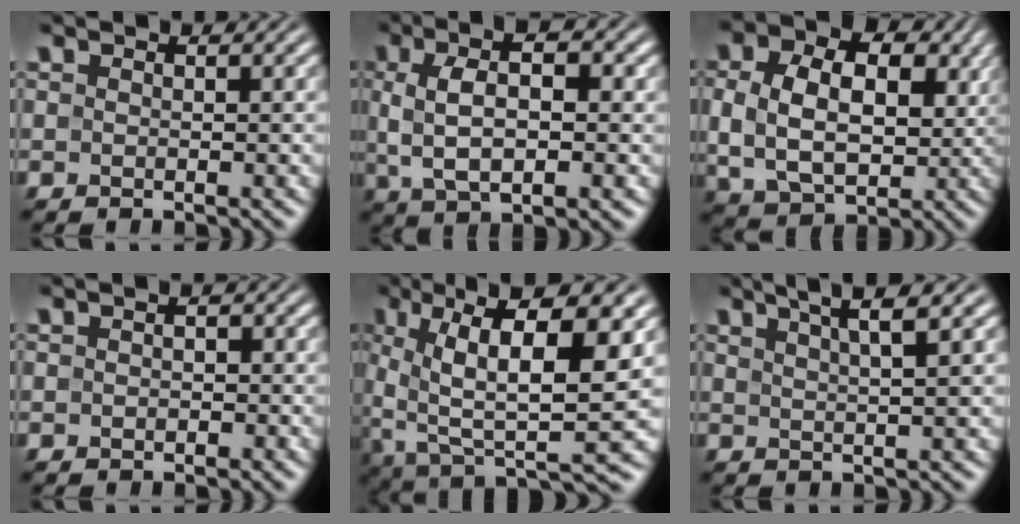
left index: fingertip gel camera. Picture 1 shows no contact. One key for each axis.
{"total": 6.7, "fx": 0.8, "fy": 2.8, "fz": 6.0, "tx": -0.109, "ty": 0.007, "tz": 0.010}
{"total": 11.1, "fx": 1.8, "fy": 8.1, "fz": 7.4, "tx": -0.152, "ty": 0.011, "tz": 0.032}
{"total": 1.0, "fx": -0.3, "fy": 0.7, "fz": 0.7, "tx": -0.010, "ty": -0.001, "tz": -0.005}
{"total": 12.4, "fx": 2.5, "fy": 4.0, "fz": 11.5, "tx": -0.197, "ty": -0.001, "tz": 0.050}
{"total": 4.9, "fx": 3.1, "fy": 1.1, "fz": 3.6, "tx": -0.034, "ty": 0.019, "tz": 0.027}